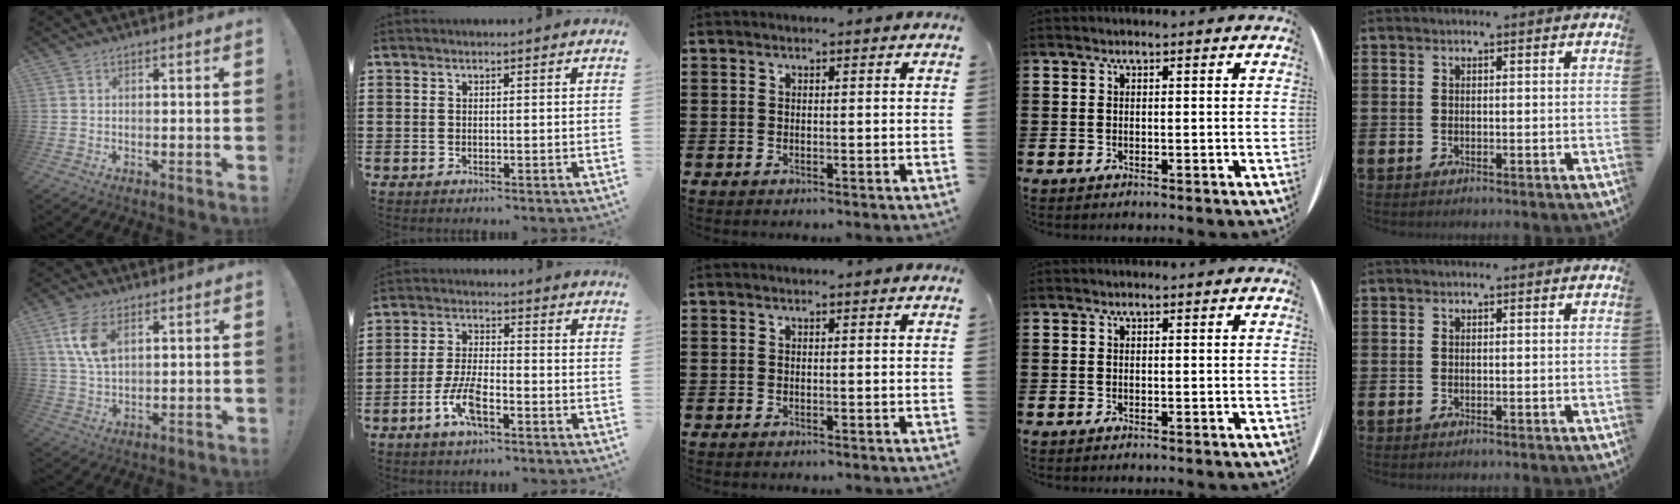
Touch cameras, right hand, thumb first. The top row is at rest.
{"thumb": {"total": 9.2, "force": [3.9, 5.1, 6.5], "torque": [-0.130, -0.008, 0.074]}, "index": {"total": 6.6, "force": [-3.3, 2.2, 5.3], "torque": [-0.126, -0.006, -0.066]}}